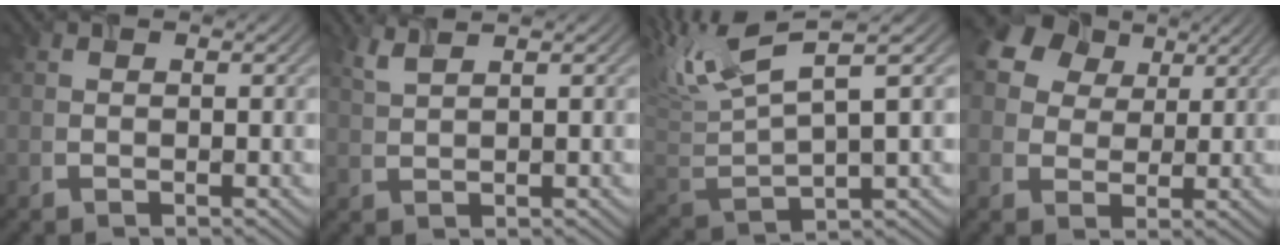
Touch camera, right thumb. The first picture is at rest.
{"total": 1.5, "force": [1.0, -0.2, 1.1], "torque": [-0.029, 0.002, 0.027]}
{"total": 10.2, "force": [3.0, 3.2, 9.2], "torque": [-0.218, 0.009, 0.051]}
{"total": 10.9, "force": [5.7, 7.4, 5.6], "torque": [-0.151, 0.032, 0.095]}